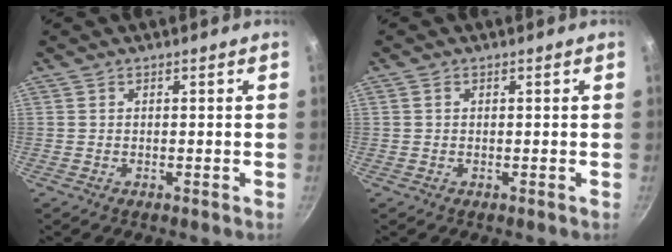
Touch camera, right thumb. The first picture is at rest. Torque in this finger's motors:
{"motor_torque": [-0.05, -0.23, -0.44, 0.24, -0.02]}